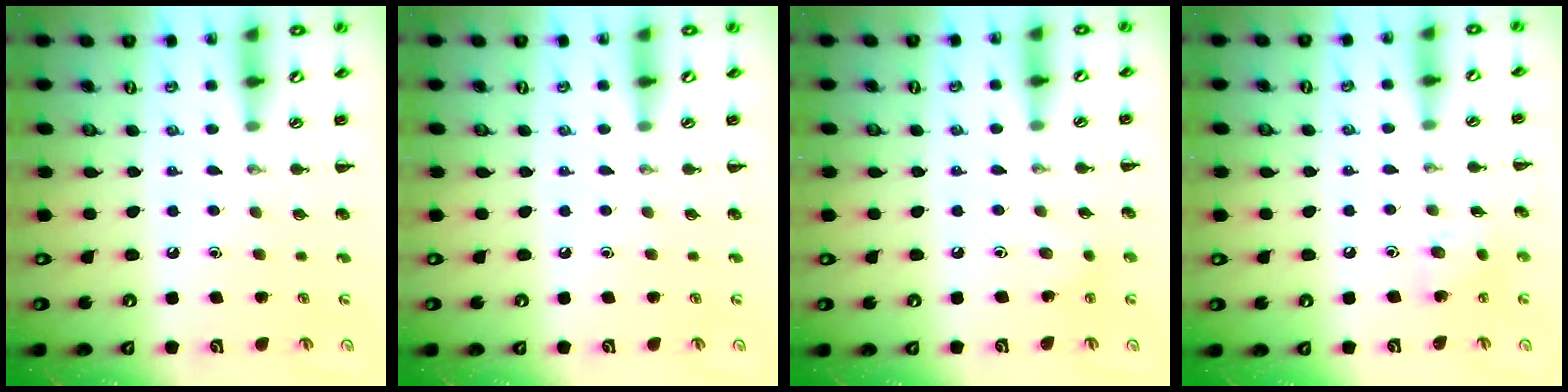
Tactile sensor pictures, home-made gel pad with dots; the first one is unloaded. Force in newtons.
{"total": 0.0}
{"total": 5.0, "press": 4.7, "slide": 1.6}
{"total": 7.1, "press": 7.1, "slide": 0.7}